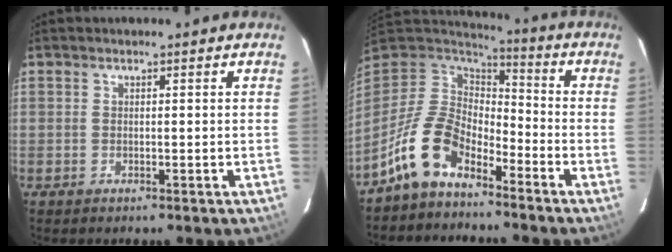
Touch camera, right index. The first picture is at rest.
{"total": 12.5, "force": [-8.1, 6.4, 7.0], "torque": [-0.145, 0.009, -0.156]}